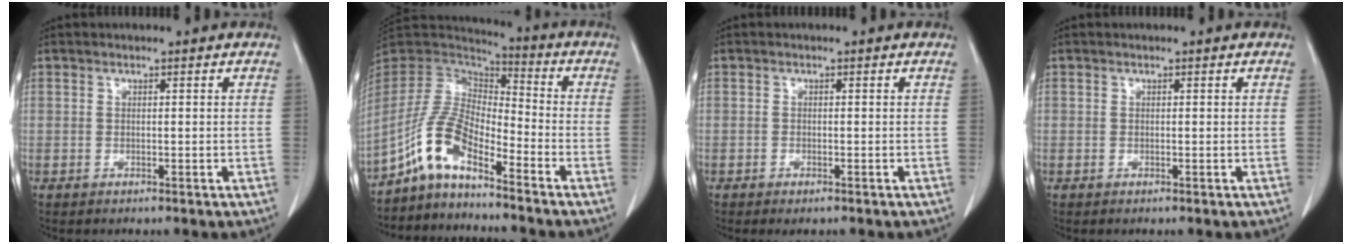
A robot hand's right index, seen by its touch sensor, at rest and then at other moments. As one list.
[{"total": 9.6, "force": [-6.6, 2.8, 6.4], "torque": [-0.156, 0.018, -0.135]}, {"total": 1.1, "force": [-0.8, 0.3, 0.7], "torque": [-0.015, -0.003, -0.007]}, {"total": 0.0}]